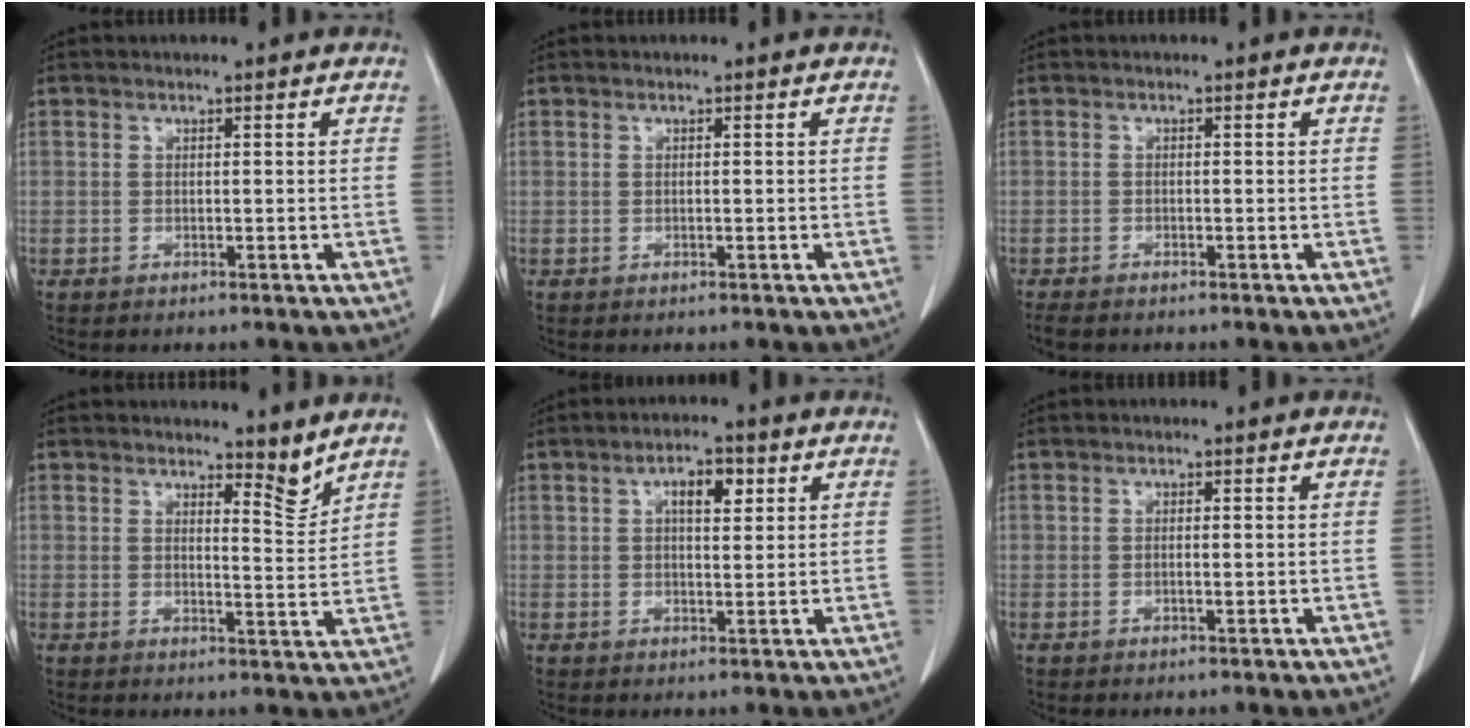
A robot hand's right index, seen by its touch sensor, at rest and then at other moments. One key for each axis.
{"total": 0.0}
{"total": 3.5, "fx": -2.7, "fy": 1.5, "fz": 1.8, "tx": -0.036, "ty": -0.006, "tz": -0.040}
{"total": 3.8, "fx": 3.4, "fy": 0.6, "fz": 1.6, "tx": -0.024, "ty": -0.022, "tz": 0.049}
{"total": 5.2, "fx": 1.8, "fy": 2.3, "fz": 4.2, "tx": -0.075, "ty": 0.011, "tz": 0.032}
{"total": 1.4, "fx": -0.2, "fy": 0.6, "fz": 1.2, "tx": -0.028, "ty": 0.001, "tz": -0.002}